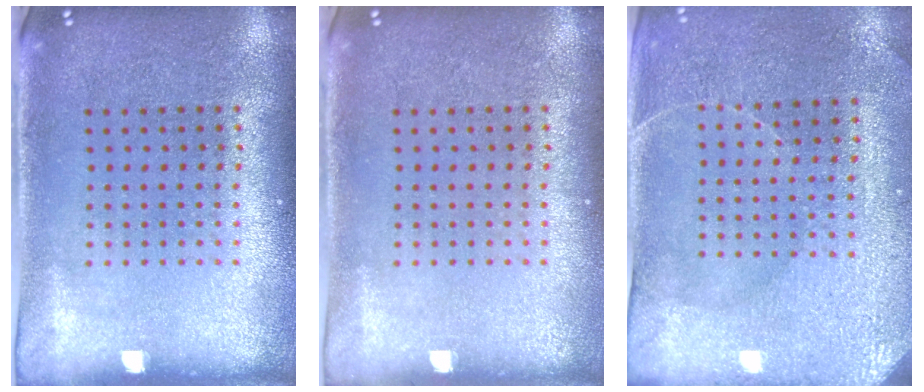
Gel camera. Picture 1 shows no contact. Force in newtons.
{"total": 0.0}
{"total": 3.0, "press": 2.9, "slide": 0.3}